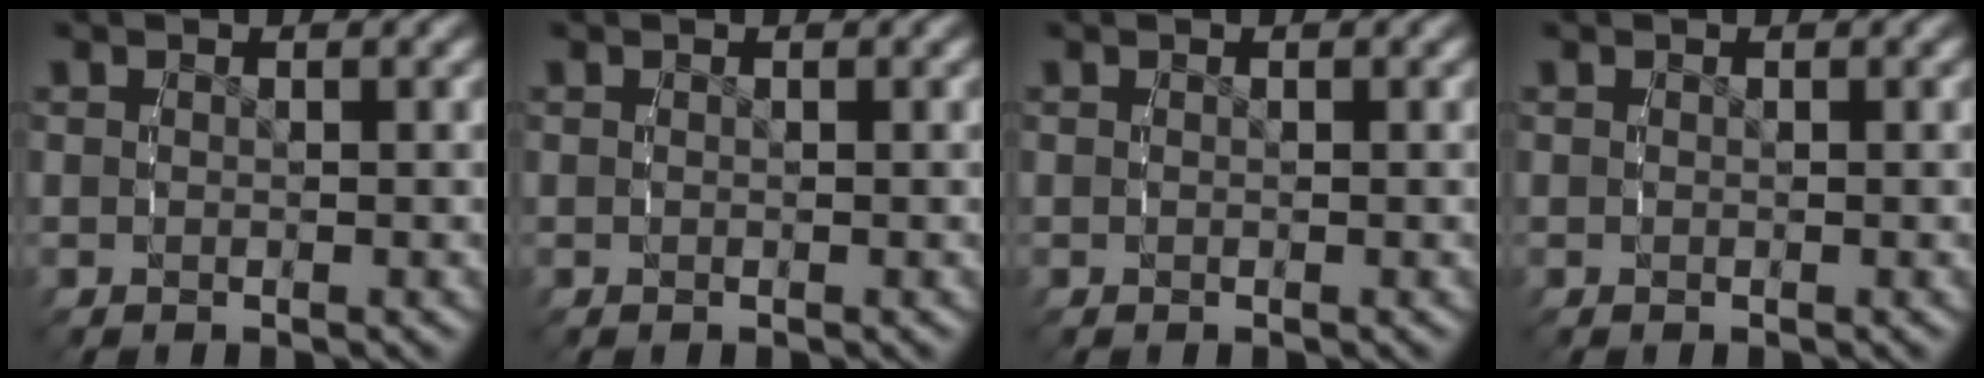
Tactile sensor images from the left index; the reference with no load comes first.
{"total": 0.0}
{"total": 0.0}
{"total": 0.0}